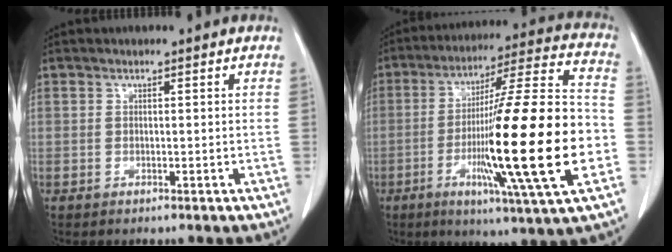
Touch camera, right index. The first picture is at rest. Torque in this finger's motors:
{"motor_torque": [2.14, 0.00, 1.05, 0.21]}